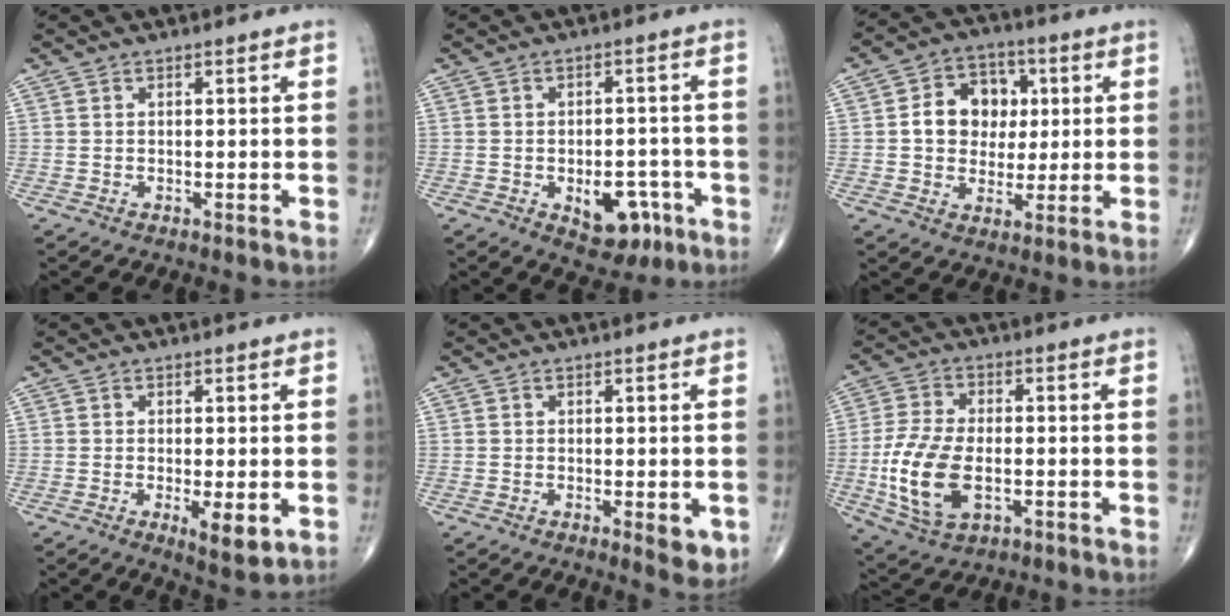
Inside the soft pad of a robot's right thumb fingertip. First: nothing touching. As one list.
[{"total": 8.6, "force": [-3.4, 5.2, 5.9], "torque": [-0.051, 0.023, -0.036]}, {"total": 11.2, "force": [1.5, 9.1, 6.4], "torque": [-0.055, 0.010, 0.021]}, {"total": 5.2, "force": [-1.3, 1.7, 4.8], "torque": [-0.077, -0.016, -0.018]}, {"total": 3.9, "force": [-1.0, 1.6, 3.5], "torque": [-0.036, -0.008, -0.011]}, {"total": 13.6, "force": [-2.7, 7.5, 11.0], "torque": [-0.229, 0.001, -0.045]}]